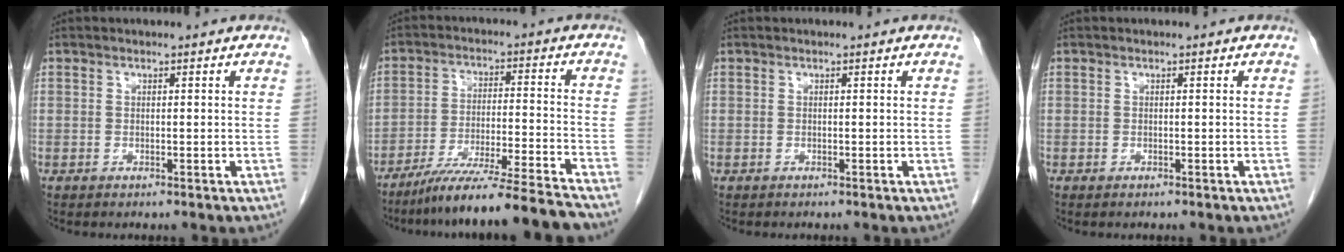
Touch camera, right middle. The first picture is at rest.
{"total": 15.5, "force": [-13.6, -2.1, 7.1], "torque": [-0.100, -0.020, -0.224]}
{"total": 0.0}
{"total": 0.0}